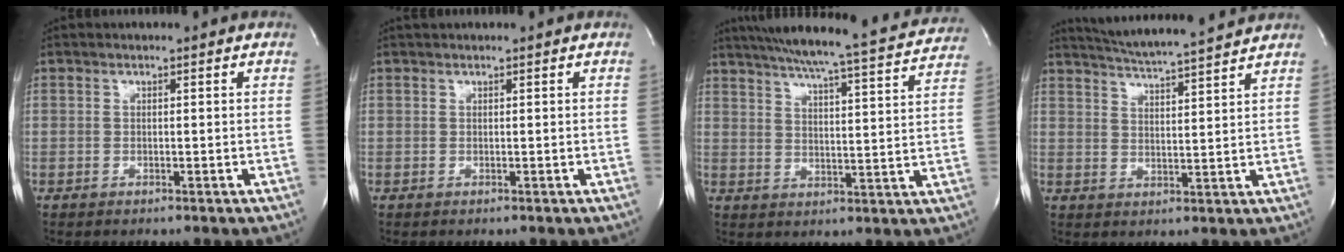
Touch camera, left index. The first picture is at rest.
{"total": 0.7, "force": [0.6, 0.0, 0.2], "torque": [-0.005, 0.014, 0.015]}
{"total": 23.1, "force": [21.3, 0.8, 9.1], "torque": [-0.151, -0.033, 0.270]}
{"total": 11.8, "force": [10.9, -0.6, 4.4], "torque": [-0.082, 0.005, 0.161]}